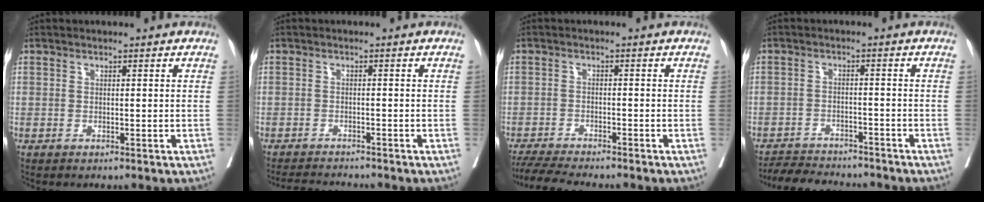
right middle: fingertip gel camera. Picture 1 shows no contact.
{"total": 5.1, "force": [-5.0, -0.1, 1.2], "torque": [-0.017, -0.014, -0.079]}
{"total": 9.1, "force": [-8.2, 0.3, 3.9], "torque": [-0.063, -0.017, -0.130]}
{"total": 9.7, "force": [-9.2, 1.6, 2.6], "torque": [-0.041, -0.001, -0.136]}